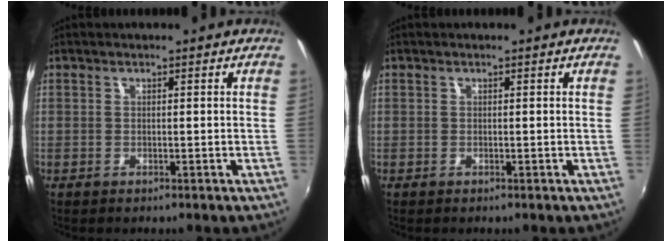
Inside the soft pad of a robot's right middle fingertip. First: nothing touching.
{"total": 0.0}